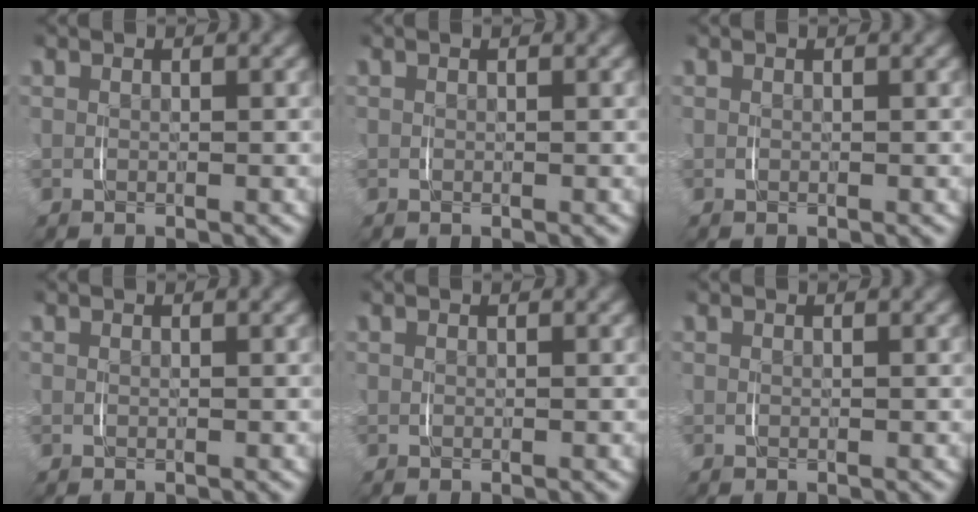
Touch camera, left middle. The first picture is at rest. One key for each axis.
{"total": 0.0}
{"total": 0.0}
{"total": 0.0}
{"total": 0.0}
{"total": 0.0}